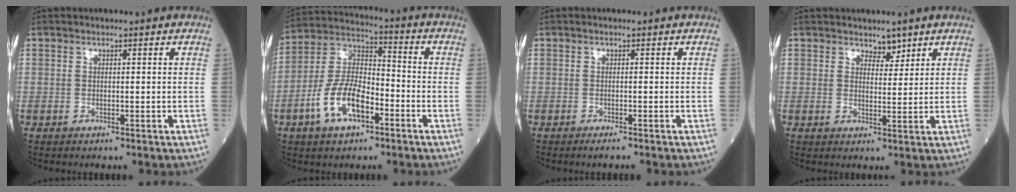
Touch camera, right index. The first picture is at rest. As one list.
[{"total": 11.5, "force": [-5.0, 5.0, 9.1], "torque": [-0.196, 0.012, -0.094]}, {"total": 1.8, "force": [-1.4, -0.2, 1.1], "torque": [-0.014, -0.003, -0.019]}, {"total": 2.4, "force": [2.0, 1.1, 0.6], "torque": [-0.004, -0.004, 0.030]}]